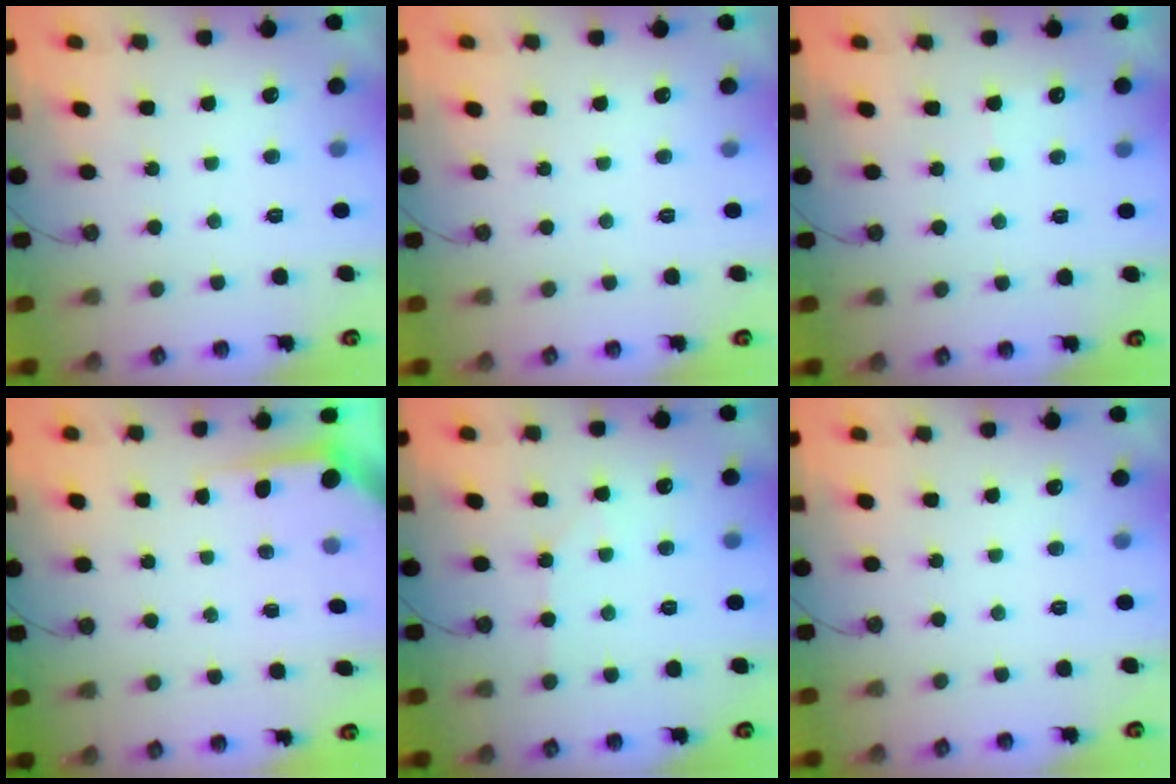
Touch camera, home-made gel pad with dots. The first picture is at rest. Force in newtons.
{"total": 0.0}
{"total": 3.3, "press": 3.3, "slide": 0.4}
{"total": 3.6, "press": 3.5, "slide": 0.4}
{"total": 5.4, "press": 5.4, "slide": 1.0}
{"total": 0.0}